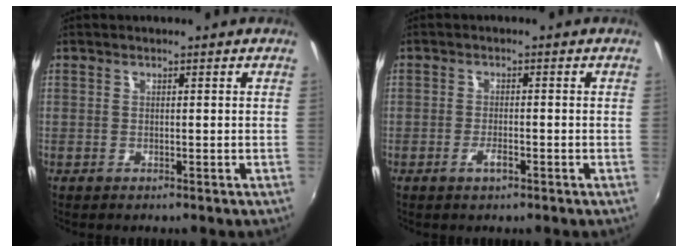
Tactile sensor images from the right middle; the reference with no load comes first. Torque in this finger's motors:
{"motor_torque": [0.26, -0.14, 0.01, 0.02]}